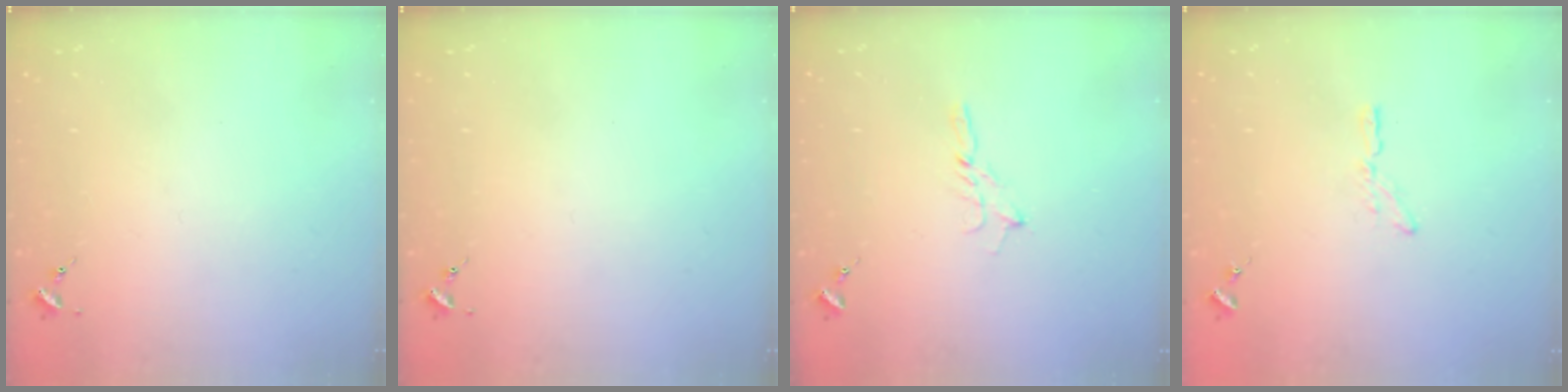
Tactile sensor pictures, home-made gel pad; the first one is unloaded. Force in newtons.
{"total": 0.0}
{"total": 2.9, "press": 2.9, "slide": 0.2}
{"total": 3.4, "press": 3.3, "slide": 0.4}